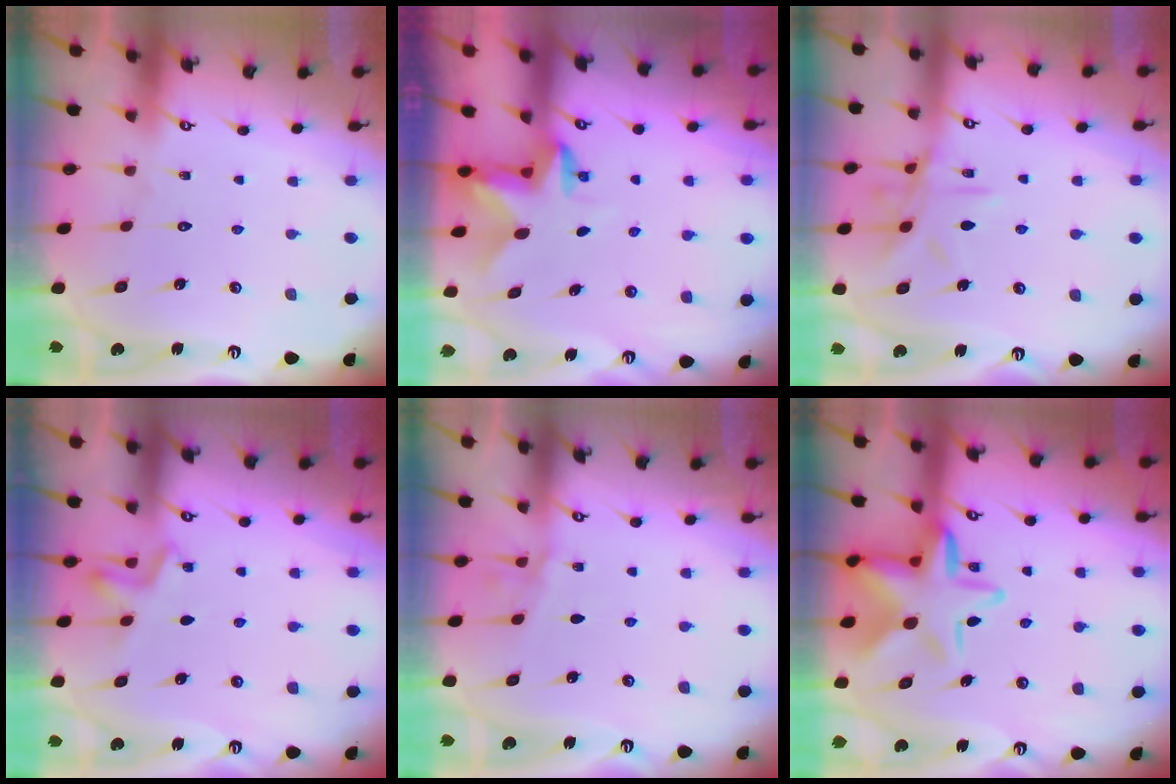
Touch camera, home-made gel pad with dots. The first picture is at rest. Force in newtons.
{"total": 2.7, "press": 2.6, "slide": 0.5}
{"total": 10.8, "press": 10.8, "slide": 0.8}
{"total": 2.8, "press": 2.4, "slide": 1.4}
{"total": 2.6, "press": 2.6, "slide": 0.4}
{"total": 13.2, "press": 13.0, "slide": 2.5}